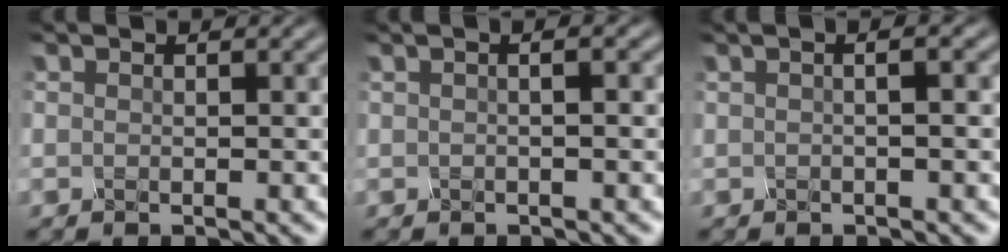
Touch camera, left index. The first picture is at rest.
{"total": 2.5, "force": [0.7, 1.0, 2.1], "torque": [-0.016, 0.007, -0.011]}
{"total": 2.9, "force": [0.7, 1.2, 2.5], "torque": [-0.018, 0.013, -0.013]}